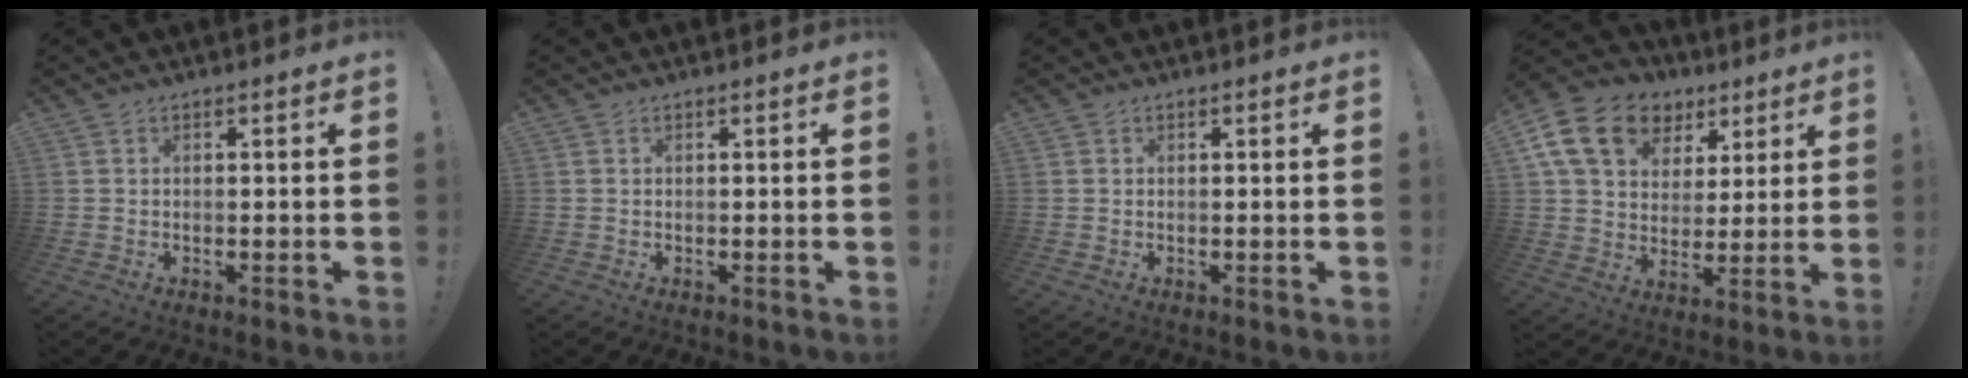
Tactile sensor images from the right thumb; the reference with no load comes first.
{"total": 0.0}
{"total": 0.0}
{"total": 18.0, "force": [8.3, 13.0, 9.4], "torque": [-0.145, -0.034, 0.160]}